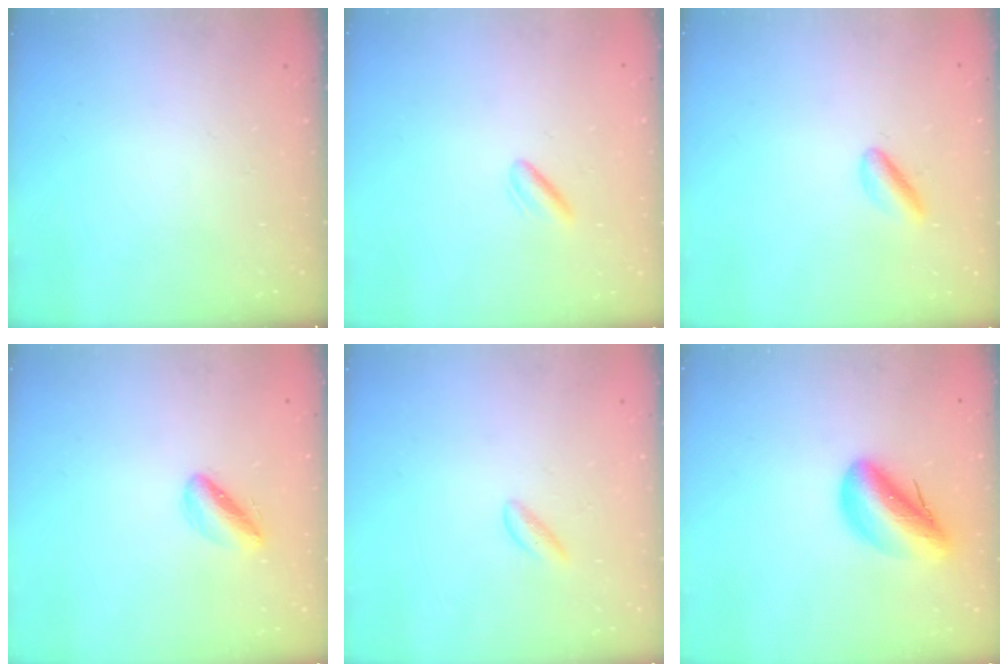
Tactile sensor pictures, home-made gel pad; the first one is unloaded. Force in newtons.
{"total": 2.9, "press": 2.6, "slide": 1.3}
{"total": 2.5, "press": 2.5, "slide": 0.2}
{"total": 4.6, "press": 4.4, "slide": 1.4}
{"total": 2.4, "press": 2.3, "slide": 0.7}
{"total": 10.4, "press": 10.0, "slide": 2.7}